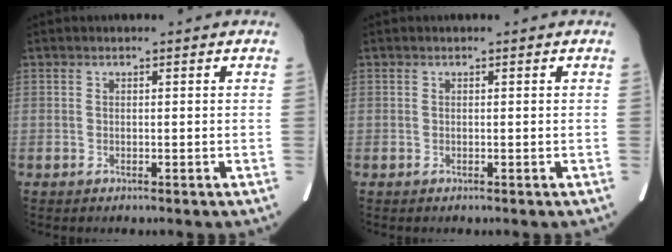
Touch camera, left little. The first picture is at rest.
{"total": 0.0}